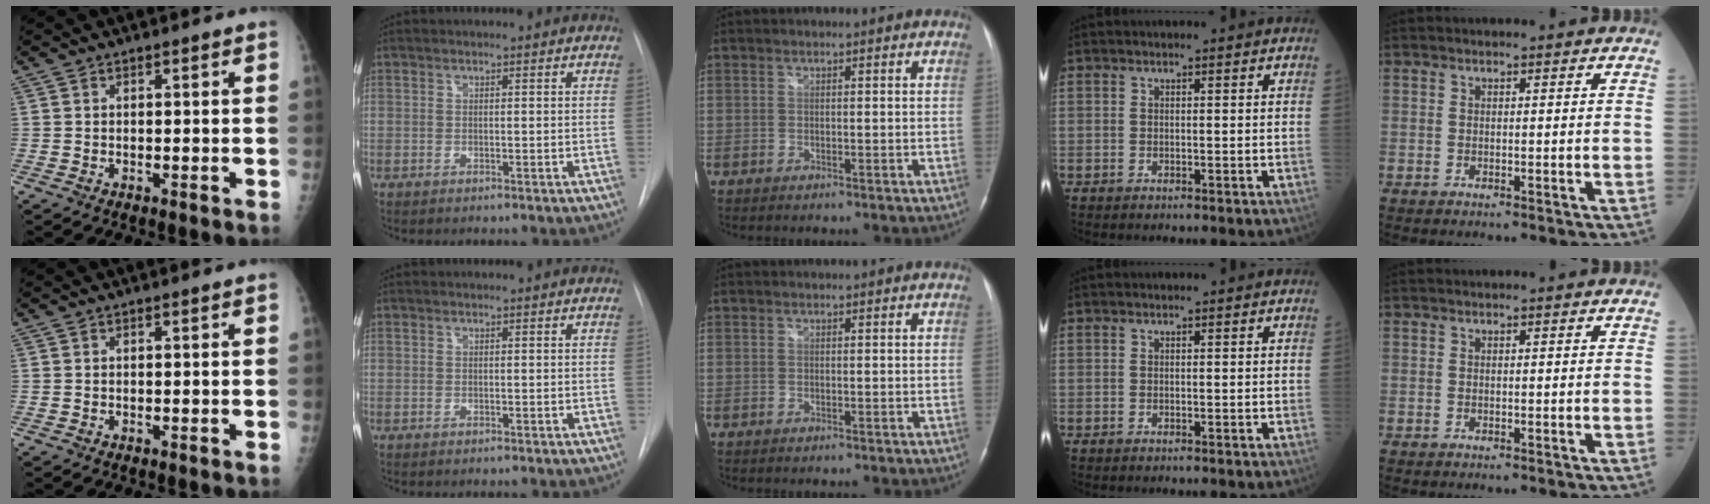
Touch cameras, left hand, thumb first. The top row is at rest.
{}